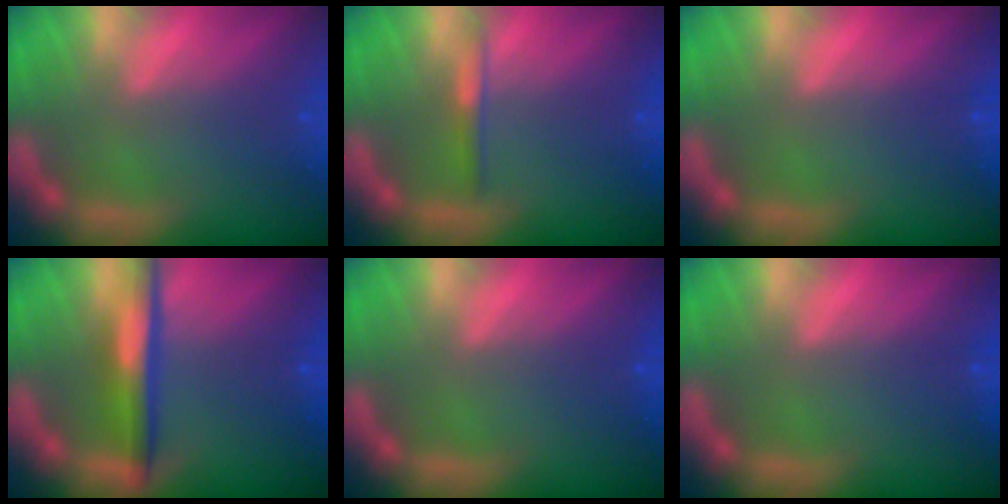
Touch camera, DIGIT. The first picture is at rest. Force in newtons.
{"total": 1.4}
{"total": 0.0}
{"total": 4.5}
{"total": 0.0}
{"total": 0.0}